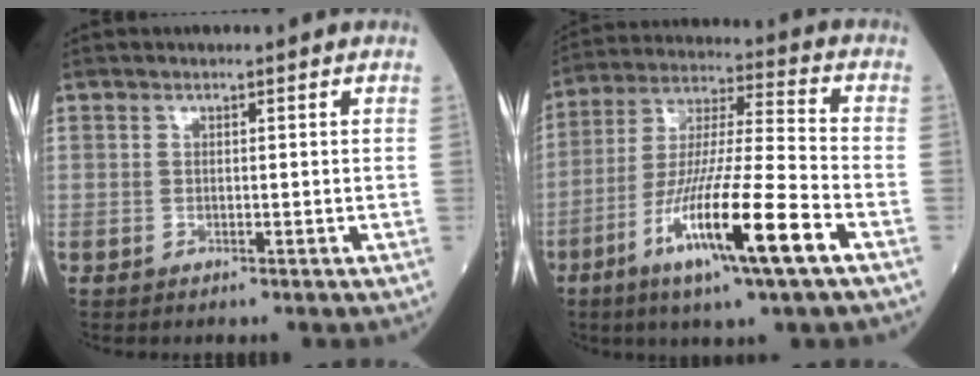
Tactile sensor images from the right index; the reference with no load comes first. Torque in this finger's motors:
{"motor_torque": [2.01, -0.13, 1.06, 0.21]}